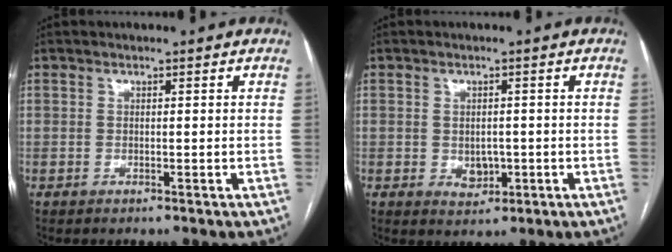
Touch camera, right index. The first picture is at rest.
{"total": 3.0, "force": [-0.5, 2.3, 1.9], "torque": [-0.026, 0.001, 0.002]}